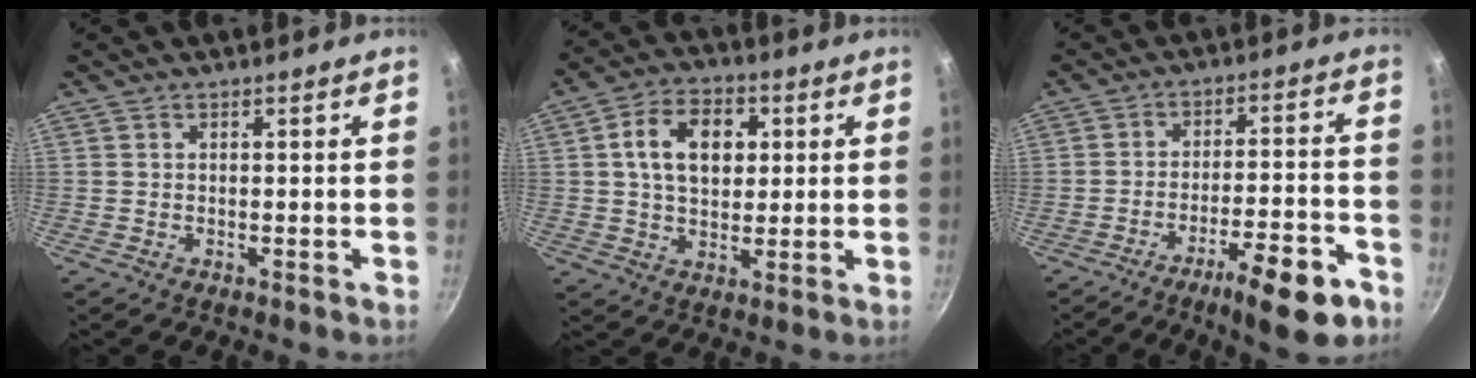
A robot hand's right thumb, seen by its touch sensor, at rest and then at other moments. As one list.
[{"total": 11.7, "force": [2.5, 8.1, 8.1], "torque": [-0.112, 0.008, 0.033]}, {"total": 13.3, "force": [-7.9, 3.3, 10.1], "torque": [-0.132, 0.048, -0.109]}]